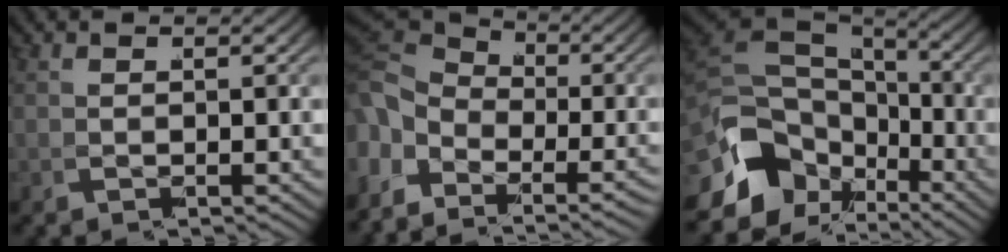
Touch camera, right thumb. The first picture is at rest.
{"total": 5.2, "force": [0.3, 3.7, 3.6], "torque": [-0.076, -0.008, 0.007]}
{"total": 12.4, "force": [-1.5, 9.2, 8.1], "torque": [-0.181, -0.037, -0.006]}